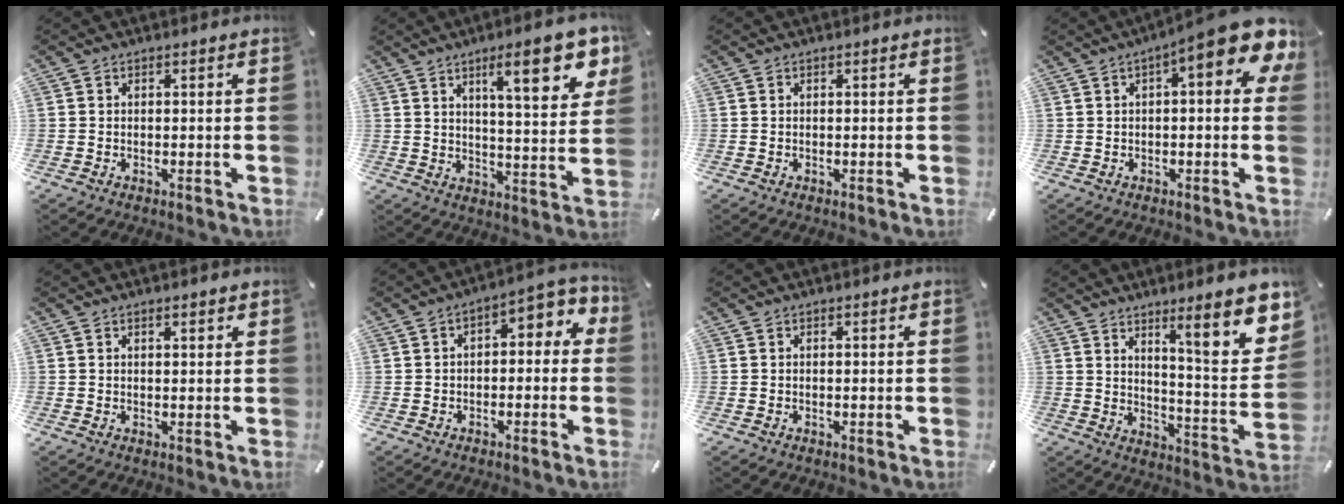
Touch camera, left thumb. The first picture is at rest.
{"total": 16.2, "force": [8.4, 4.7, 13.0], "torque": [-0.180, -0.036, 0.125]}
{"total": 0.0}
{"total": 12.3, "force": [5.4, 2.8, 10.7], "torque": [-0.148, -0.041, 0.086]}
{"total": 1.2, "force": [0.8, 0.3, 0.8], "torque": [-0.015, -0.001, 0.015]}
{"total": 4.9, "force": [0.1, 3.0, 3.9], "torque": [-0.053, -0.008, -0.008]}
{"total": 0.0}
{"total": 15.3, "force": [10.0, 3.4, 11.1], "torque": [-0.138, -0.089, 0.156]}